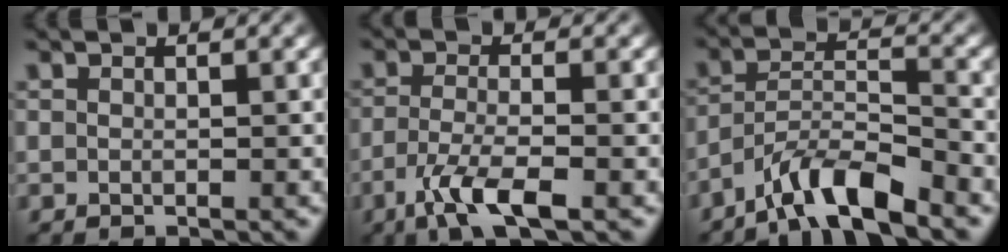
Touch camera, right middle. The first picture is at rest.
{"total": 4.6, "force": [-2.5, 1.0, 3.7], "torque": [-0.074, -0.002, -0.052]}
{"total": 6.0, "force": [-4.8, 1.0, 3.5], "torque": [-0.060, 0.003, -0.093]}